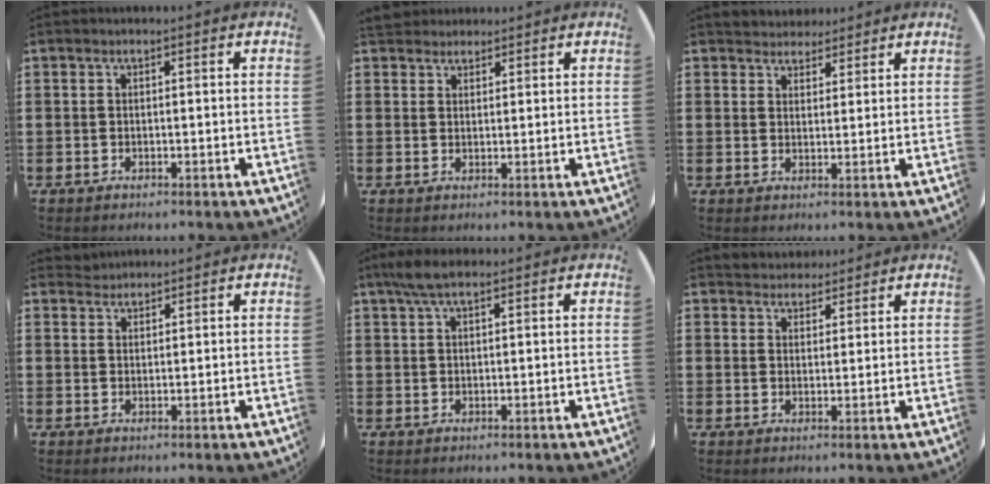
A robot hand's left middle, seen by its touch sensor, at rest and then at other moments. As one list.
[{"total": 2.3, "force": [2.2, 0.8, -0.1], "torque": [-0.002, 0.002, 0.043]}, {"total": 3.0, "force": [2.9, 1.0, -0.2], "torque": [-0.004, -0.004, 0.054]}, {"total": 1.6, "force": [1.6, 0.4, -0.2], "torque": [0.001, 0.004, 0.032]}, {"total": 3.4, "force": [2.2, 0.9, 2.4], "torque": [-0.052, 0.006, 0.040]}, {"total": 3.2, "force": [3.0, 1.1, -0.1], "torque": [-0.006, -0.006, 0.058]}]